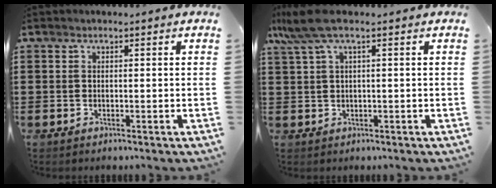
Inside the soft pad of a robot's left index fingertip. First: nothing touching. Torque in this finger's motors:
{"motor_torque": [1.04, -1.10, 0.70, 0.14]}